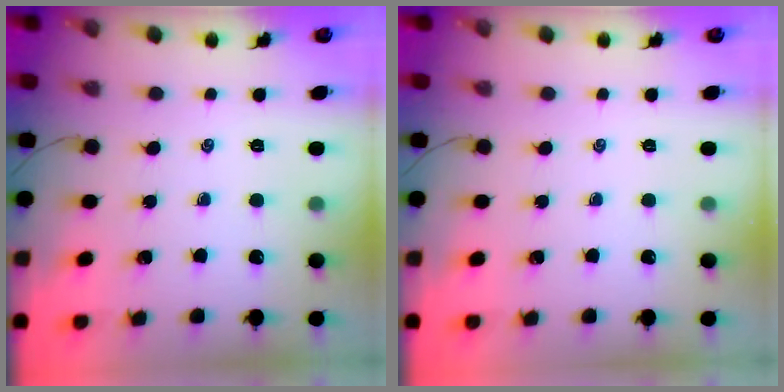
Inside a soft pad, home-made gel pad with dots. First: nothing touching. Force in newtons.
{"total": 0.0}